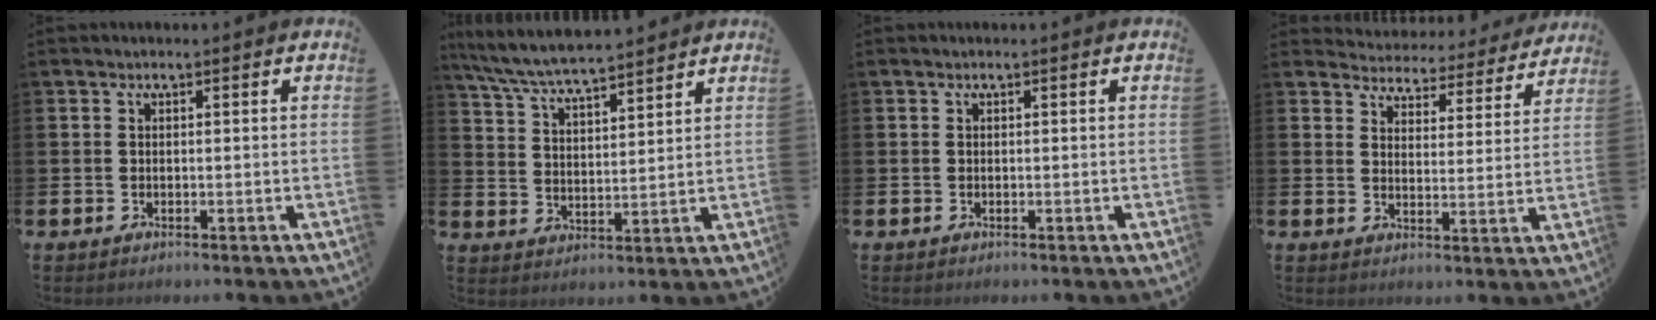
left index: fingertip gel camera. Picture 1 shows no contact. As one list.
[{"total": 6.7, "force": [6.5, 0.3, 1.6], "torque": [-0.058, -0.036, 0.115]}, {"total": 0.0}, {"total": 4.6, "force": [4.5, 0.9, -0.1], "torque": [-0.011, -0.046, 0.071]}]